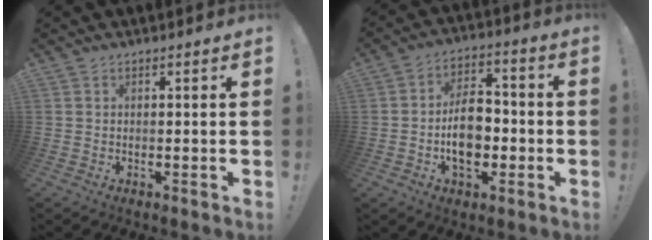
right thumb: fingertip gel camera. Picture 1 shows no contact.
{"total": 12.9, "force": [-2.6, 8.7, 9.1], "torque": [-0.146, 0.014, -0.046]}